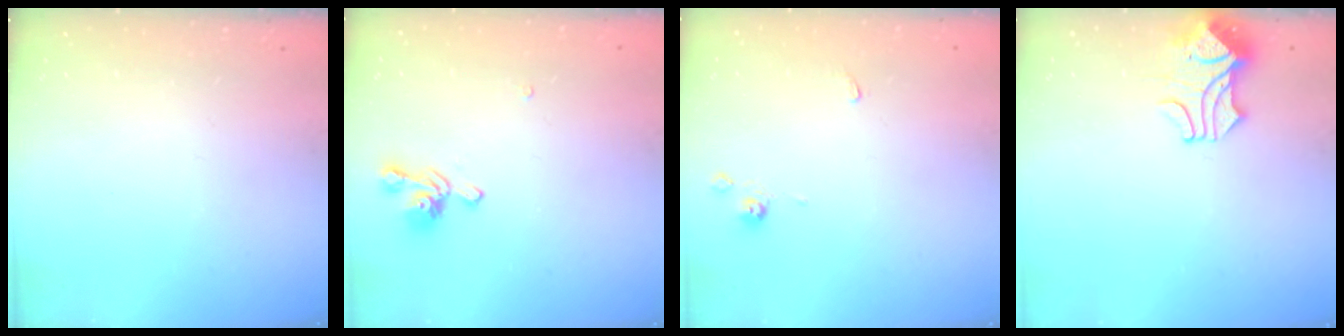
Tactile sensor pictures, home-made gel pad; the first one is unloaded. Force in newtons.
{"total": 2.3, "press": 2.3, "slide": 0.1}
{"total": 0.7, "press": 0.5, "slide": 0.5}
{"total": 1.7, "press": 1.4, "slide": 1.0}